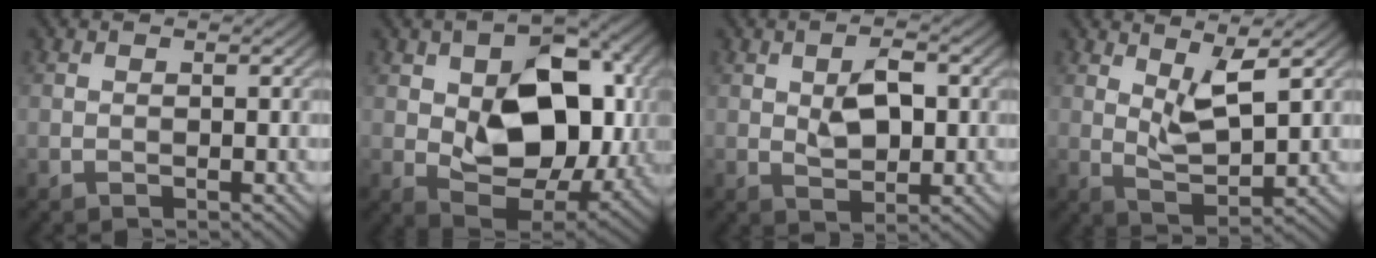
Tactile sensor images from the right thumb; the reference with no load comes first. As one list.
[{"total": 14.2, "force": [0.8, 9.0, 10.9], "torque": [-0.162, -0.002, 0.020]}, {"total": 4.5, "force": [0.7, 2.5, 3.7], "torque": [-0.068, -0.002, 0.012]}, {"total": 5.6, "force": [2.9, 1.7, 4.5], "torque": [-0.090, -0.009, 0.059]}]